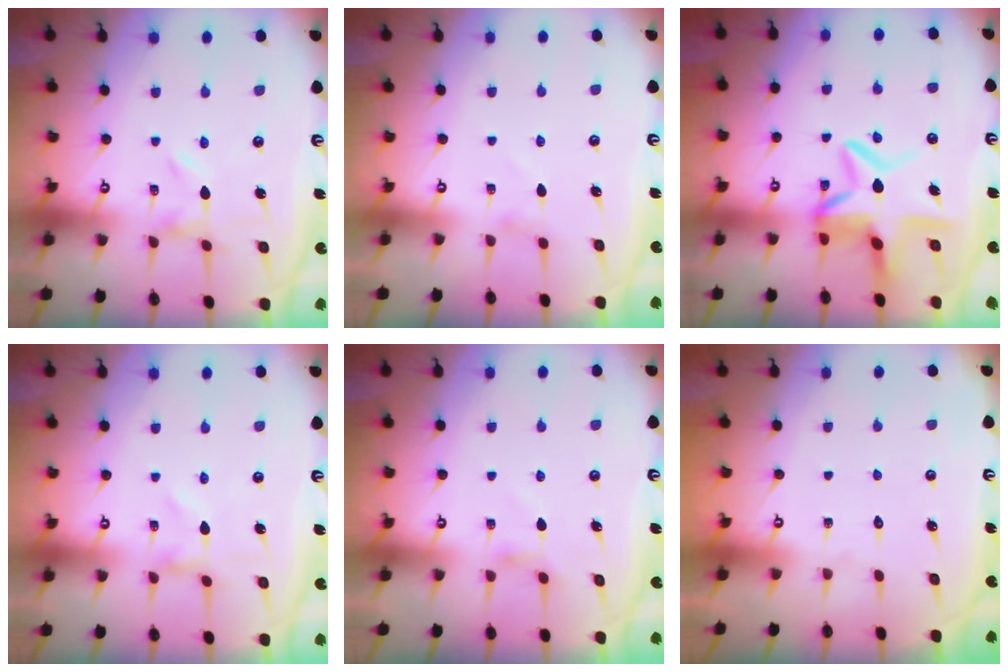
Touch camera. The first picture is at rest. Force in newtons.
{"total": 0.0}
{"total": 11.1, "press": 11.0, "slide": 1.7}
{"total": 0.0}
{"total": 2.7, "press": 2.7, "slide": 0.4}
{"total": 1.6, "press": 1.6, "slide": 0.2}